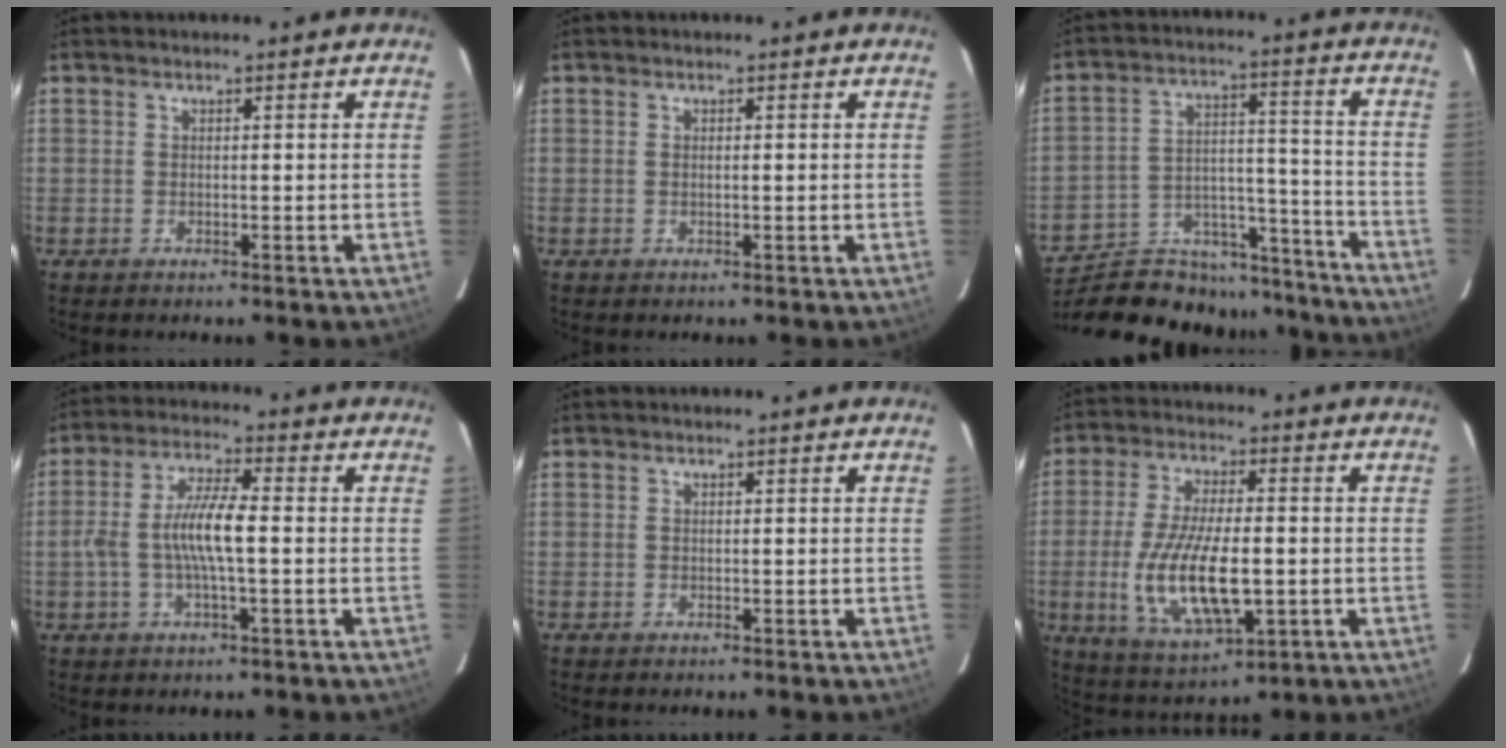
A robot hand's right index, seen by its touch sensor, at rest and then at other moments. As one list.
[{"total": 0.5, "force": [0.0, 0.0, 0.5], "torque": [-0.010, 0.002, 0.000]}, {"total": 25.7, "force": [-23.0, 8.6, 7.5], "torque": [-0.143, 0.036, -0.320]}, {"total": 8.4, "force": [-0.9, 1.4, 8.3], "torque": [-0.165, 0.005, -0.018]}, {"total": 0.0}, {"total": 15.6, "force": [-2.7, 6.2, 14.1], "torque": [-0.283, -0.019, -0.038]}]